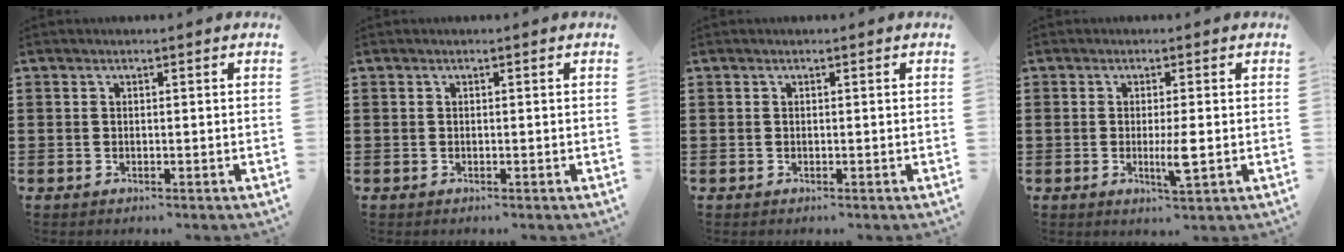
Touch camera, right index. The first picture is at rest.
{"total": 0.0}
{"total": 0.0}
{"total": 4.1, "force": [-0.7, 0.4, 4.0], "torque": [-0.075, -0.007, -0.017]}